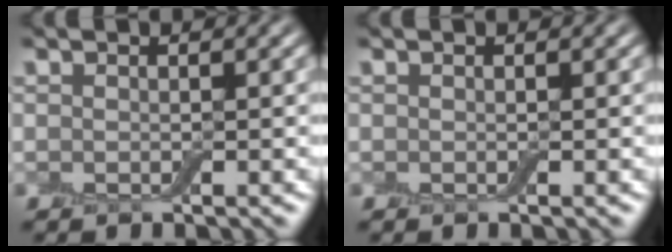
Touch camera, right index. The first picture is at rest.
{"total": 0.0}